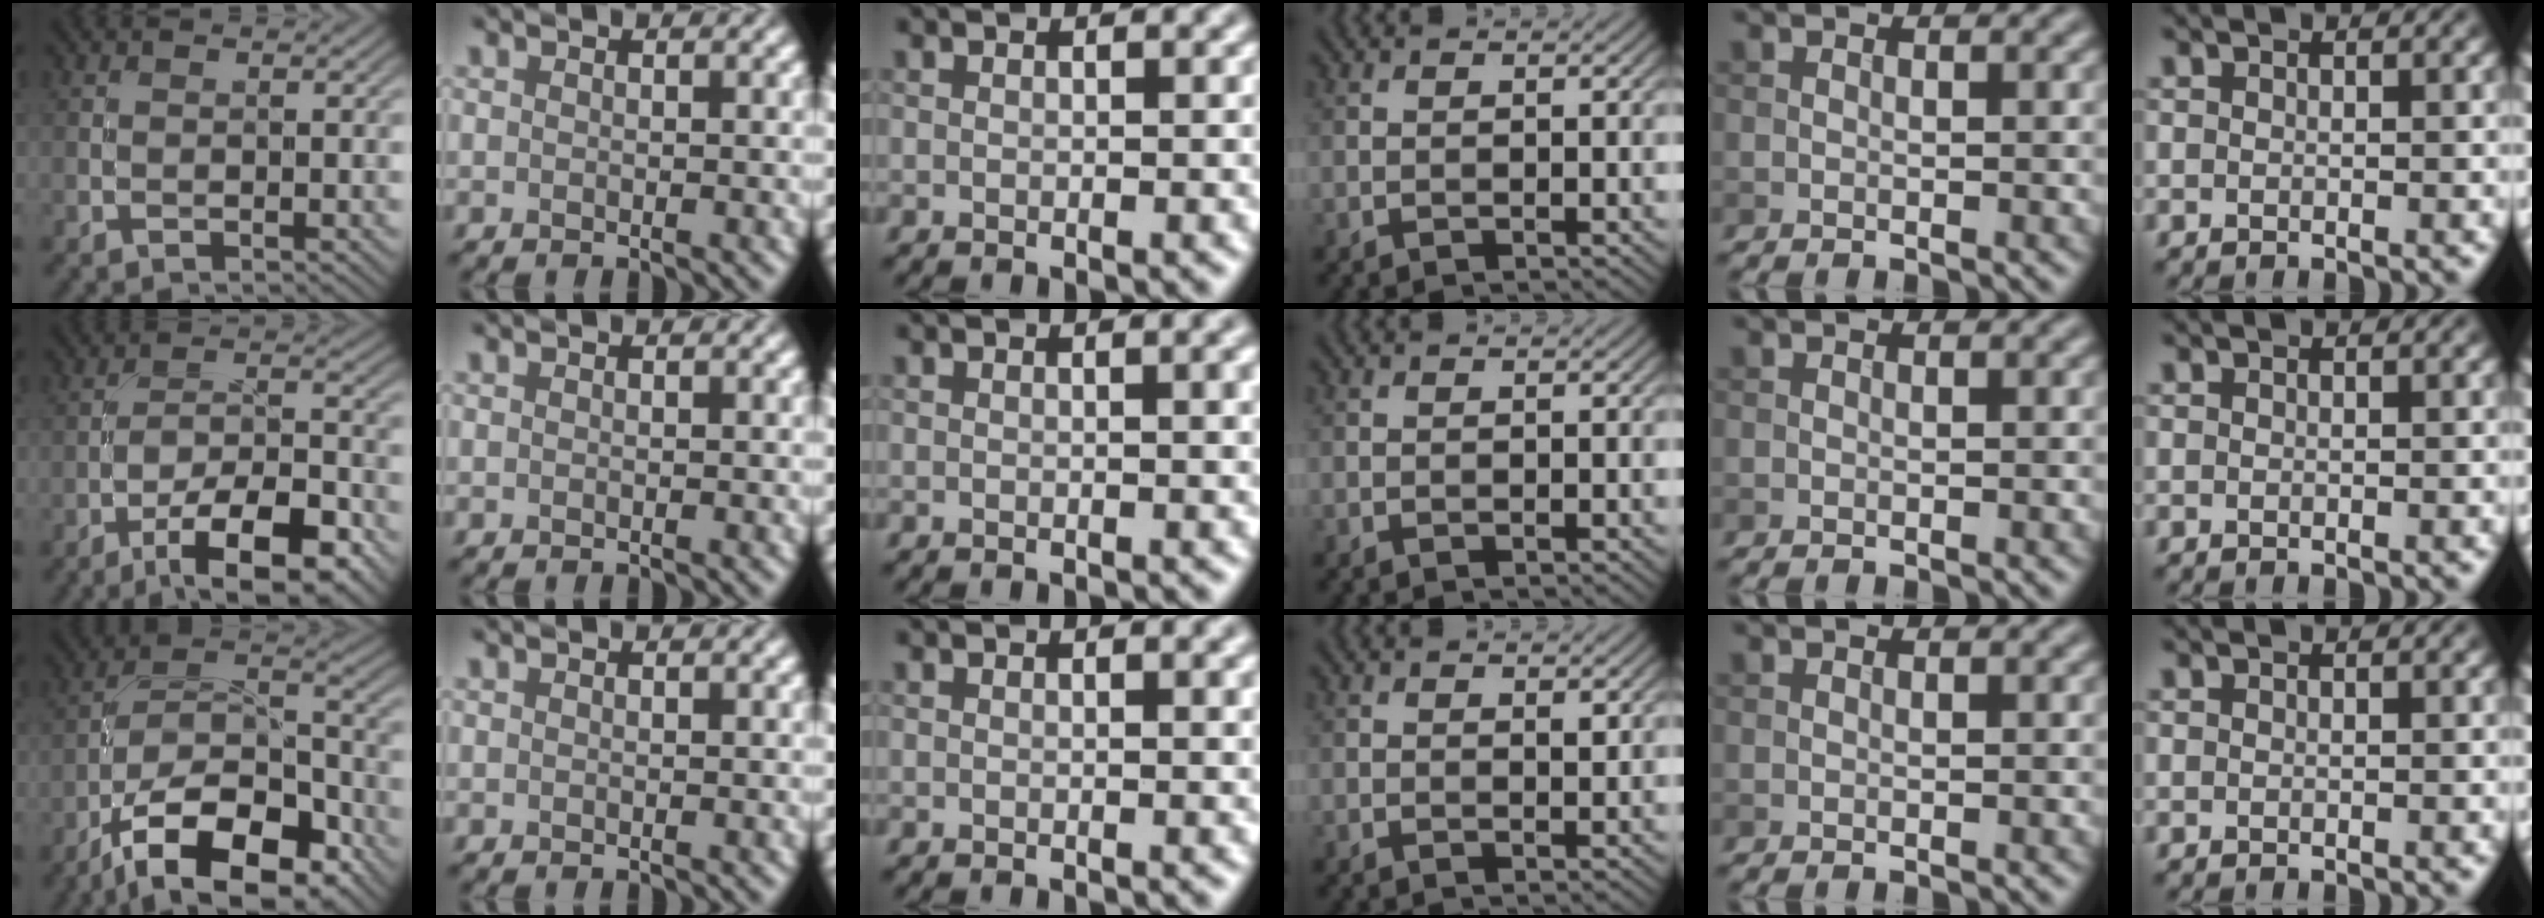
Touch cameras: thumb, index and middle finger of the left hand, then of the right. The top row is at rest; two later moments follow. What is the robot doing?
{"motion": "screw", "object": "medicine bottle"}